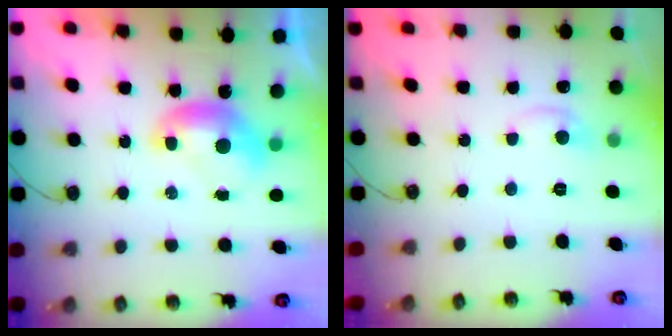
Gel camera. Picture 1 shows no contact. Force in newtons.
{"total": 0.7, "press": 0.2, "slide": 0.7}